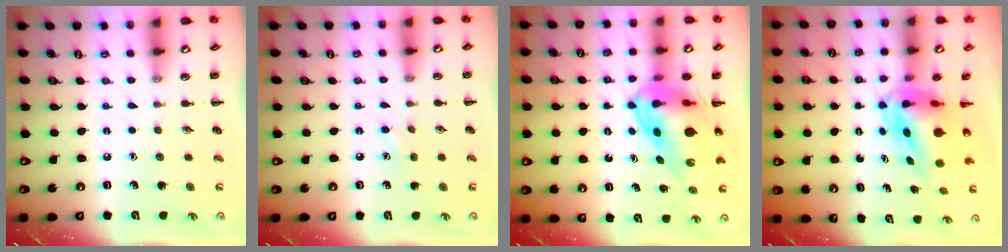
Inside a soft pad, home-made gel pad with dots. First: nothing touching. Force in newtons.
{"total": 2.0, "press": 1.9, "slide": 0.6}
{"total": 13.0, "press": 12.3, "slide": 4.1}
{"total": 6.7, "press": 6.4, "slide": 2.0}